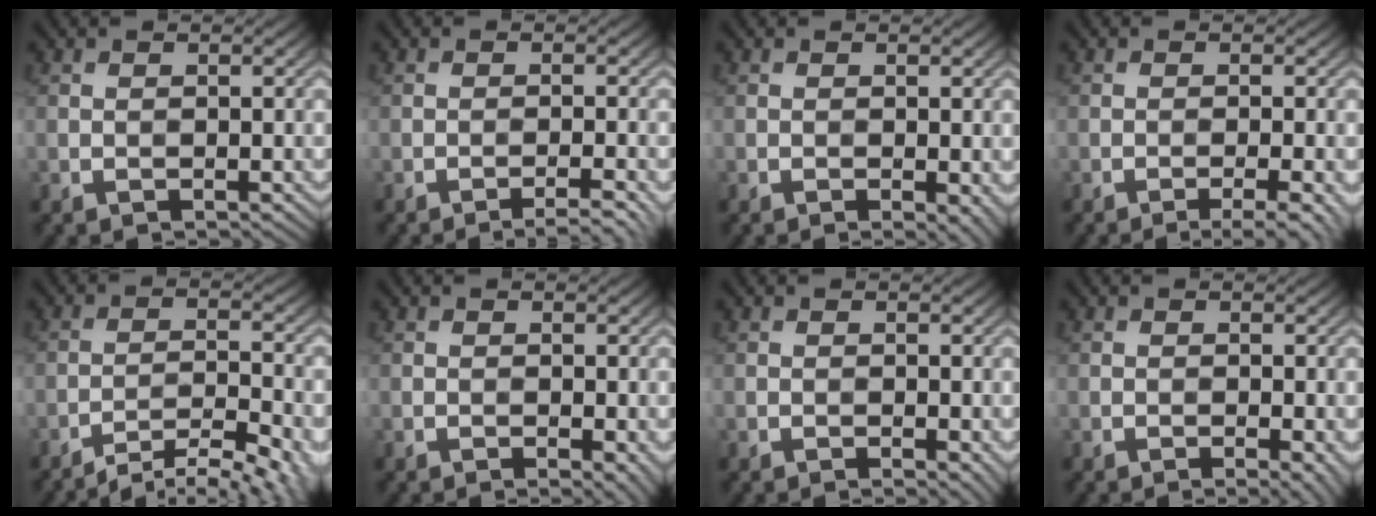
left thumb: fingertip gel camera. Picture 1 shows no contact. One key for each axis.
{"total": 3.0, "fx": -1.9, "fy": 0.4, "fz": 2.3, "tx": -0.032, "ty": 0.008, "tz": -0.036}
{"total": 1.7, "fx": -0.6, "fy": 0.6, "fz": 1.5, "tx": -0.022, "ty": -0.007, "tz": -0.006}
{"total": 3.7, "fx": -2.0, "fy": 0.6, "fz": 3.1, "tx": -0.041, "ty": 0.006, "tz": -0.033}
{"total": 8.8, "fx": -7.4, "fy": 1.8, "fz": 4.5, "tx": -0.079, "ty": -0.002, "tz": -0.103}
{"total": 1.4, "fx": -0.5, "fy": 0.4, "fz": 1.3, "tx": -0.018, "ty": -0.006, "tz": -0.006}
{"total": 1.1, "fx": -0.3, "fy": 0.4, "fz": 1.0, "tx": -0.016, "ty": -0.006, "tz": -0.005}
{"total": 1.6, "fx": -0.6, "fy": 0.3, "fz": 1.5, "tx": -0.022, "ty": -0.002, "tz": -0.010}